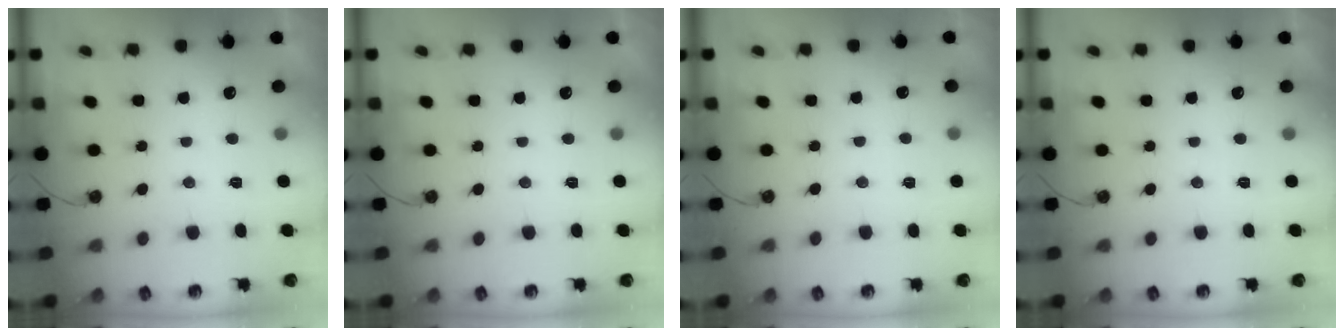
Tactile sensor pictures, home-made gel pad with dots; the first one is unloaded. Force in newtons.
{"total": 0.0}
{"total": 2.3, "press": 2.3, "slide": 0.4}
{"total": 0.0}